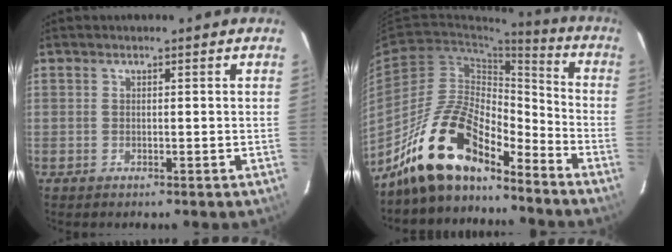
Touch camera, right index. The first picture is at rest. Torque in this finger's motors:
{"motor_torque": [1.13, -1.00, 1.05, 0.21]}